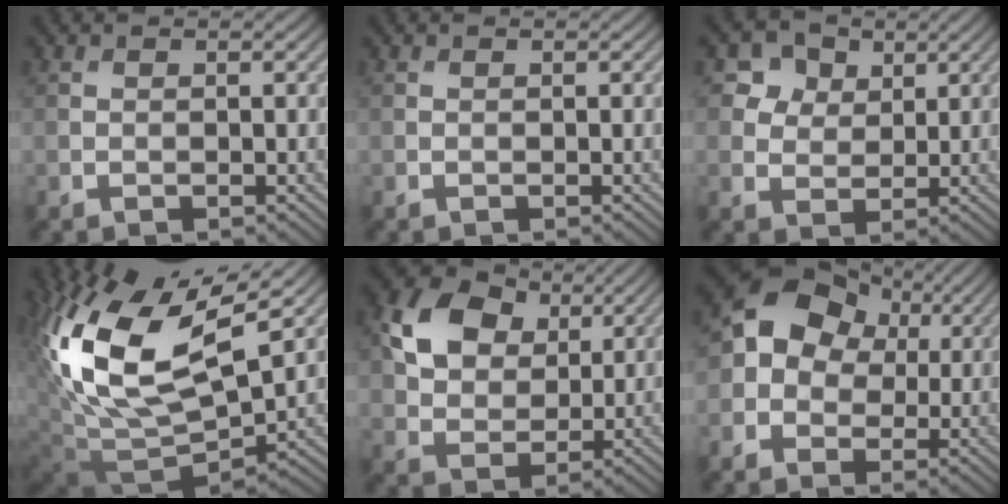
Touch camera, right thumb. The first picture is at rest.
{"total": 0.0}
{"total": 4.5, "force": [2.3, 3.5, 1.5], "torque": [-0.037, -0.011, 0.051]}
{"total": 17.3, "force": [6.6, 8.5, 13.6], "torque": [-0.313, 0.013, 0.129]}
{"total": 9.6, "force": [3.7, 7.0, 5.5], "torque": [-0.131, 0.006, 0.054]}
{"total": 8.2, "force": [1.4, 6.8, 4.4], "torque": [-0.081, 0.006, 0.003]}